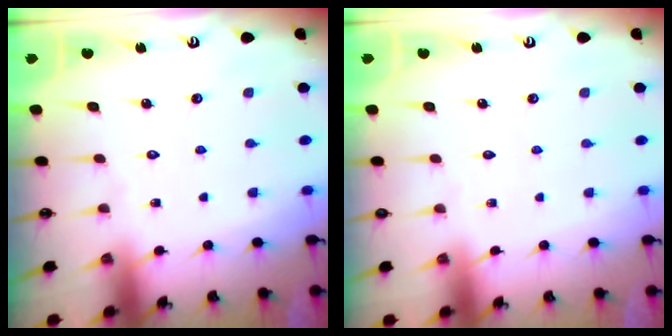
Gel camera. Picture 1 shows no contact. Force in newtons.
{"total": 0.0}